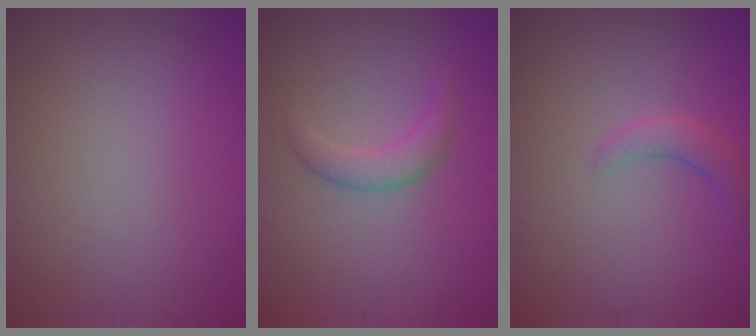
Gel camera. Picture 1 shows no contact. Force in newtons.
{"total": 2.1, "press": 2.1, "slide": 0.2}
{"total": 1.9, "press": 1.9, "slide": 0.1}